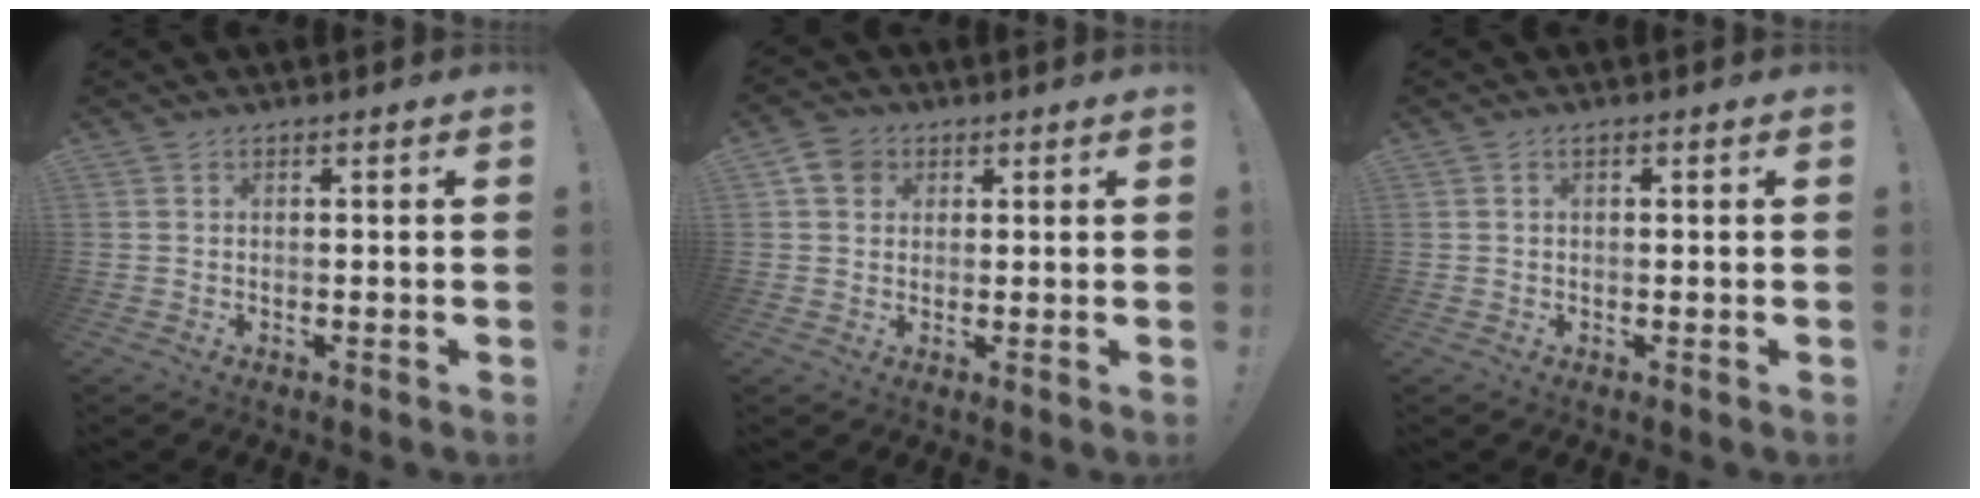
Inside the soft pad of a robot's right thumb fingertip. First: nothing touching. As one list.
[{"total": 6.0, "force": [2.6, 4.9, 2.2], "torque": [-0.032, -0.004, 0.051]}, {"total": 0.8, "force": [0.1, 0.5, 0.7], "torque": [-0.019, 0.005, 0.002]}]